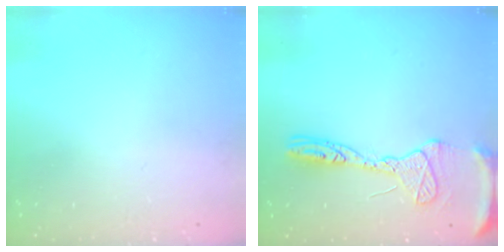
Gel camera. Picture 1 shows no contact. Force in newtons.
{"total": 14.7, "press": 14.6, "slide": 1.4}